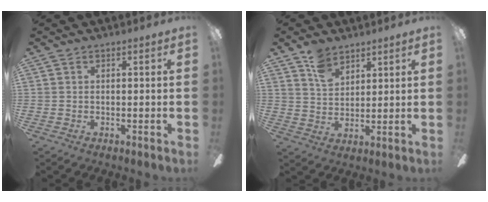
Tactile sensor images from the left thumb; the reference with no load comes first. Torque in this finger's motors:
{"motor_torque": [1.03, 0.31, 0.29, -0.71, 0.00]}